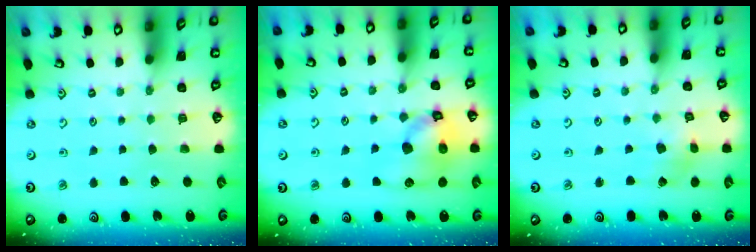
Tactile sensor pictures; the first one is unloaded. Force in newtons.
{"total": 14.6, "press": 14.4, "slide": 2.2}
{"total": 2.2, "press": 2.2, "slide": 0.4}